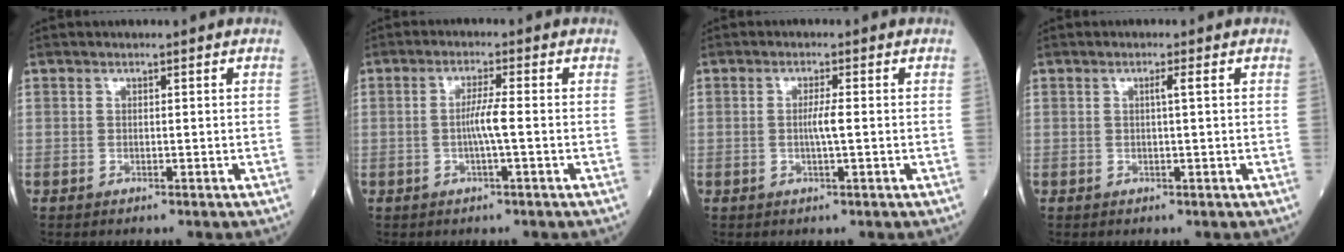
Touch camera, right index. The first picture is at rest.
{"total": 3.3, "force": [-0.5, -0.4, 3.3], "torque": [-0.061, -0.001, -0.011]}
{"total": 2.2, "force": [-0.1, -0.2, 2.2], "torque": [-0.042, -0.002, -0.004]}
{"total": 1.2, "force": [0.3, -0.3, 1.2], "torque": [-0.021, 0.001, 0.005]}